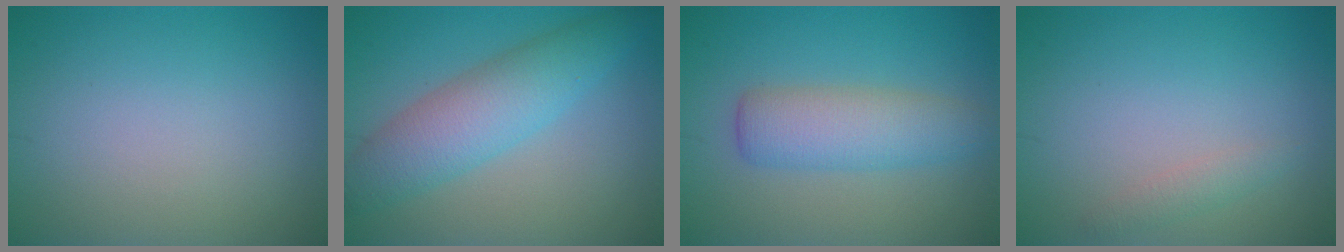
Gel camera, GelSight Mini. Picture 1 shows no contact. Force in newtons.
{"total": 5.6, "press": 5.6, "slide": 0.1}
{"total": 4.6, "press": 4.6, "slide": 0.1}
{"total": 1.1, "press": 1.1, "slide": 0.1}